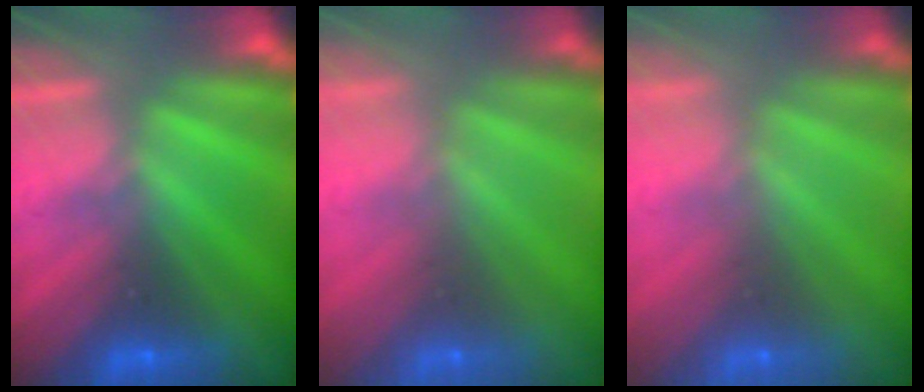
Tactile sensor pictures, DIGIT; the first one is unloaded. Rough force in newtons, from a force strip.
{"total": 8.0}
{"total": 8.0}